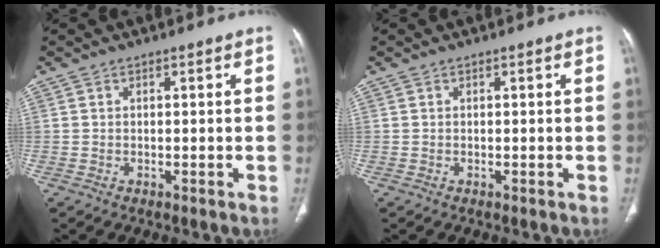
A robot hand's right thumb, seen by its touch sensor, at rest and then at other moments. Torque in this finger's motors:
{"motor_torque": [-0.26, 0.18, 0.11, -0.21, 0.02]}